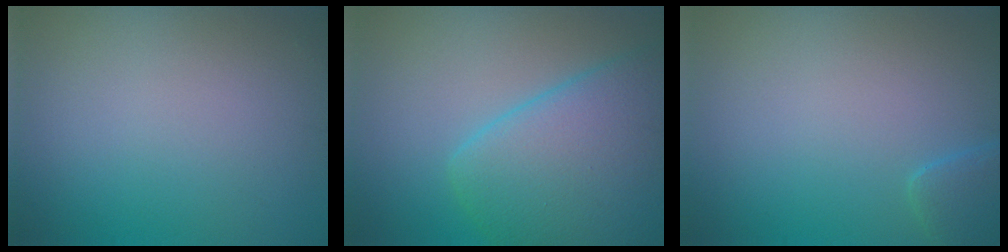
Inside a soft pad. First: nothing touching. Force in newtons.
{"total": 8.8, "press": 8.8, "slide": 0.4}
{"total": 2.1, "press": 2.1, "slide": 0.2}